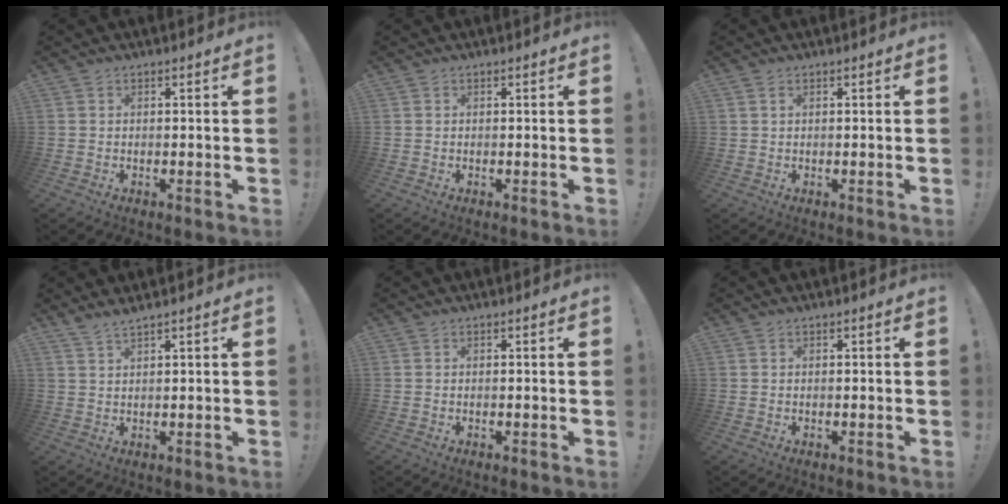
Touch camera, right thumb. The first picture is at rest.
{"total": 0.0}
{"total": 0.7, "force": [0.3, 0.3, 0.6], "torque": [-0.013, 0.002, 0.005]}
{"total": 2.6, "force": [2.1, -0.5, 1.4], "torque": [-0.030, -0.009, 0.038]}
{"total": 0.0}
{"total": 0.0}